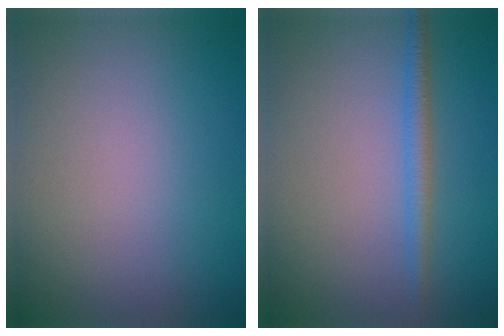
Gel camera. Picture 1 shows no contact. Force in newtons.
{"total": 1.9, "press": 1.9, "slide": 0.0}